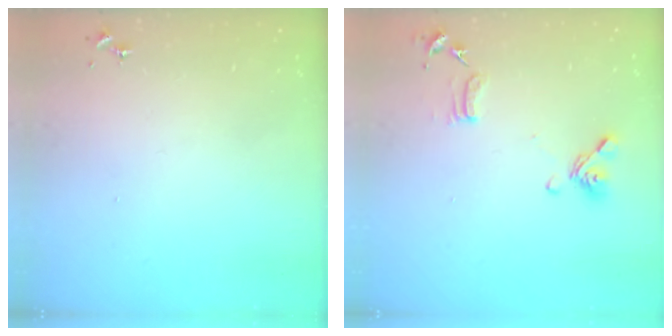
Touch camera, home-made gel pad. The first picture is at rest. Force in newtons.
{"total": 12.9, "press": 12.8, "slide": 1.9}